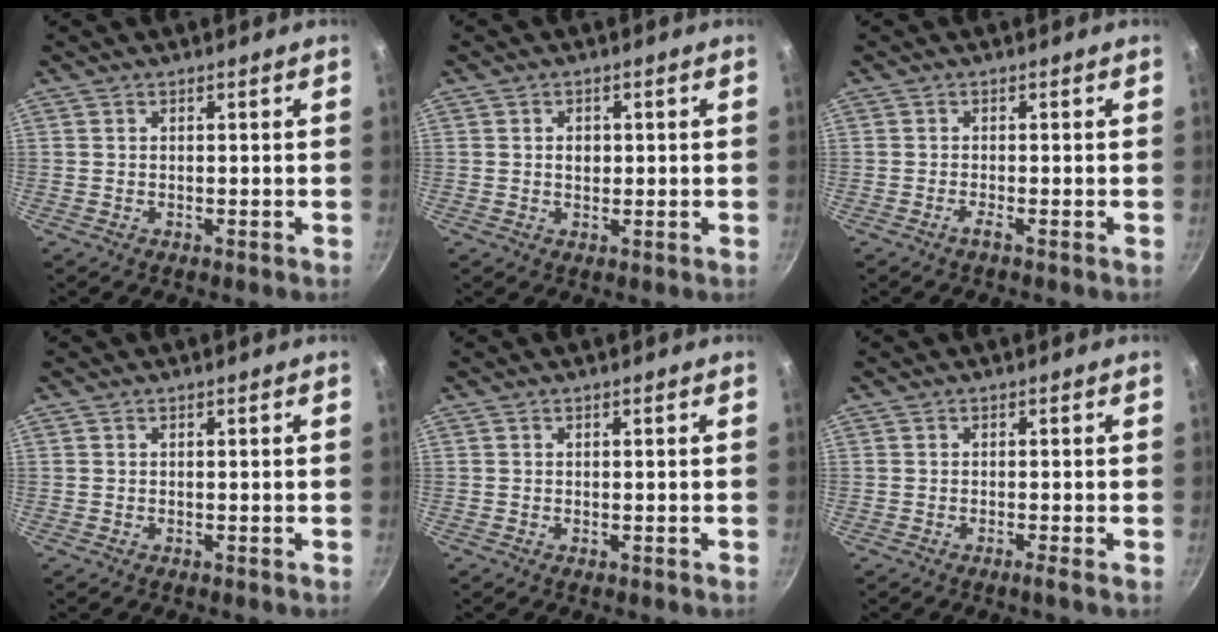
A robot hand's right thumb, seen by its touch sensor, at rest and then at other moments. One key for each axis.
{"total": 2.1, "fx": 0.3, "fy": 1.6, "fz": 1.4, "tx": -0.011, "ty": -0.001, "tz": 0.004}
{"total": 1.0, "fx": -0.7, "fy": -0.1, "fz": 0.7, "tx": -0.021, "ty": -0.002, "tz": -0.016}
{"total": 0.0}
{"total": 0.0}
{"total": 0.9, "fx": -0.6, "fy": -0.4, "fz": 0.6, "tx": -0.014, "ty": -0.005, "tz": -0.015}